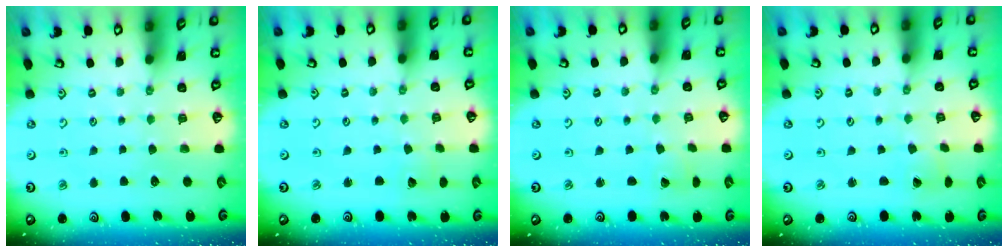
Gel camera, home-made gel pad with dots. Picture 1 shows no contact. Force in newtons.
{"total": 2.4, "press": 2.4, "slide": 0.3}
{"total": 2.1, "press": 2.1, "slide": 0.1}
{"total": 1.0, "press": 1.0, "slide": 0.0}